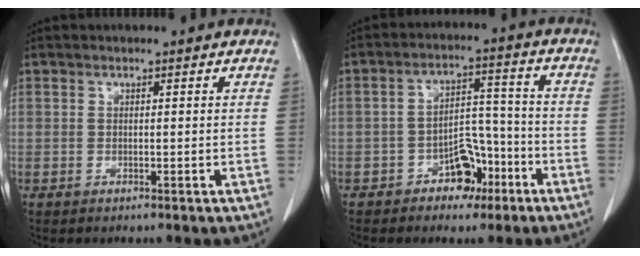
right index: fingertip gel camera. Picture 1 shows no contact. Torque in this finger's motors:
{"motor_torque": [-0.12, 0.03, -0.05, 0.00]}